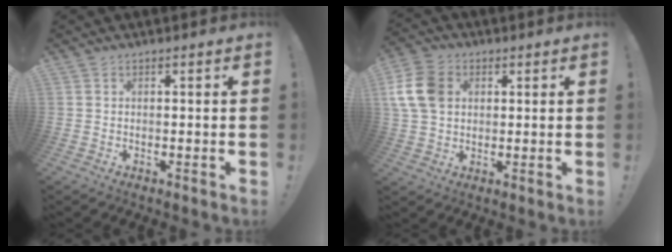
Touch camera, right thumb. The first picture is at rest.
{"total": 12.5, "force": [2.9, 9.5, 7.6], "torque": [-0.149, 0.001, 0.060]}